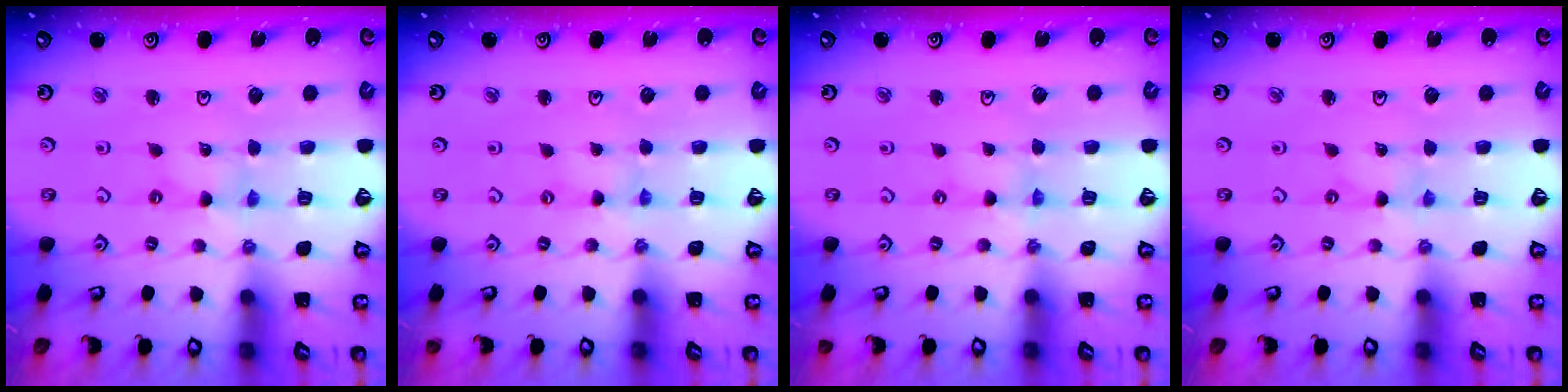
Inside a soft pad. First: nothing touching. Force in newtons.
{"total": 0.5, "press": 0.5, "slide": 0.1}
{"total": 0.0}
{"total": 0.0}